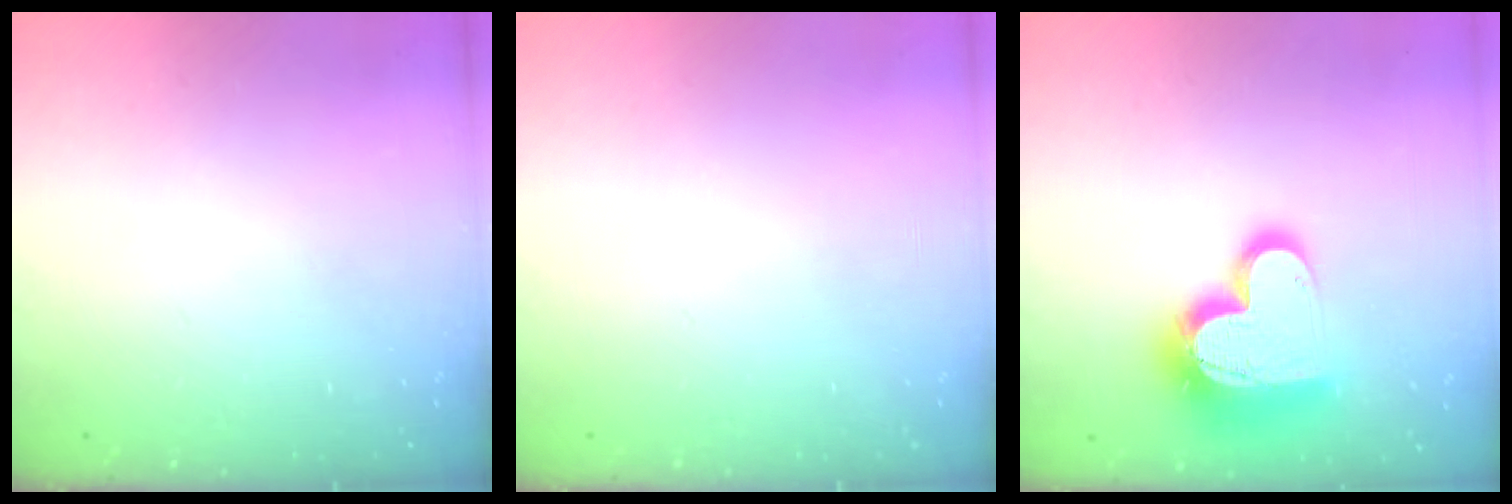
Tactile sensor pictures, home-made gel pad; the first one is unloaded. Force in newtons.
{"total": 0.0}
{"total": 17.1, "press": 17.0, "slide": 1.4}